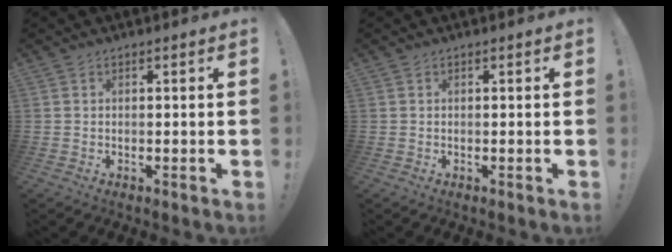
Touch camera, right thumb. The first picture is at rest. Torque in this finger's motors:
{"motor_torque": [-0.02, 0.02, 0.00, 0.00, 0.00]}